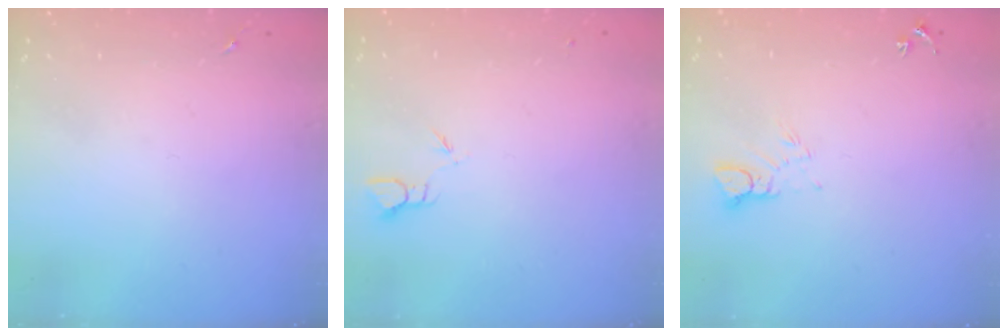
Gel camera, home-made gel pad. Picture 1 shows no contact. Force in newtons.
{"total": 2.0, "press": 2.0, "slide": 0.1}
{"total": 4.7, "press": 4.7, "slide": 0.3}